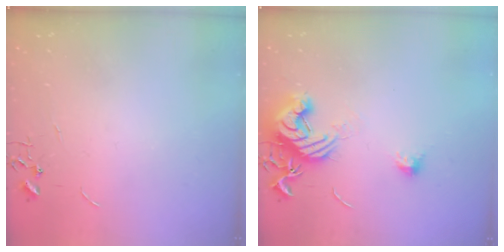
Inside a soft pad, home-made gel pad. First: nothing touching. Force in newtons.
{"total": 13.9, "press": 13.8, "slide": 1.0}